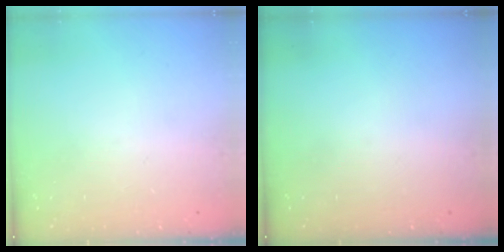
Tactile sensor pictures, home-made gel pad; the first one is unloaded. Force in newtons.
{"total": 0.0}